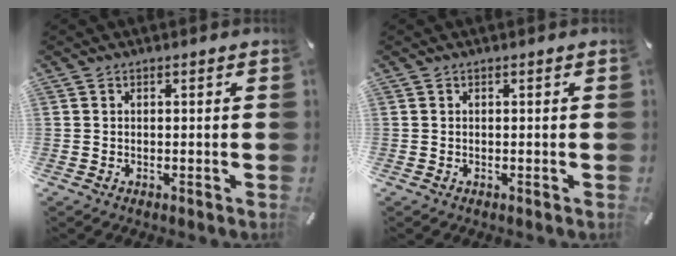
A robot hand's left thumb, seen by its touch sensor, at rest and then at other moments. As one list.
[{"total": 0.0}]